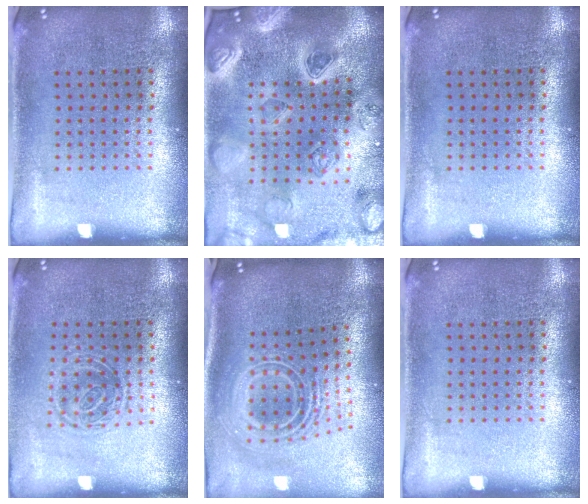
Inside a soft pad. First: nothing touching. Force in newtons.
{"total": 5.1, "press": 4.3, "slide": 2.8}
{"total": 0.0}
{"total": 1.4, "press": 1.0, "slide": 0.9}
{"total": 2.6, "press": 1.8, "slide": 1.9}
{"total": 0.0}